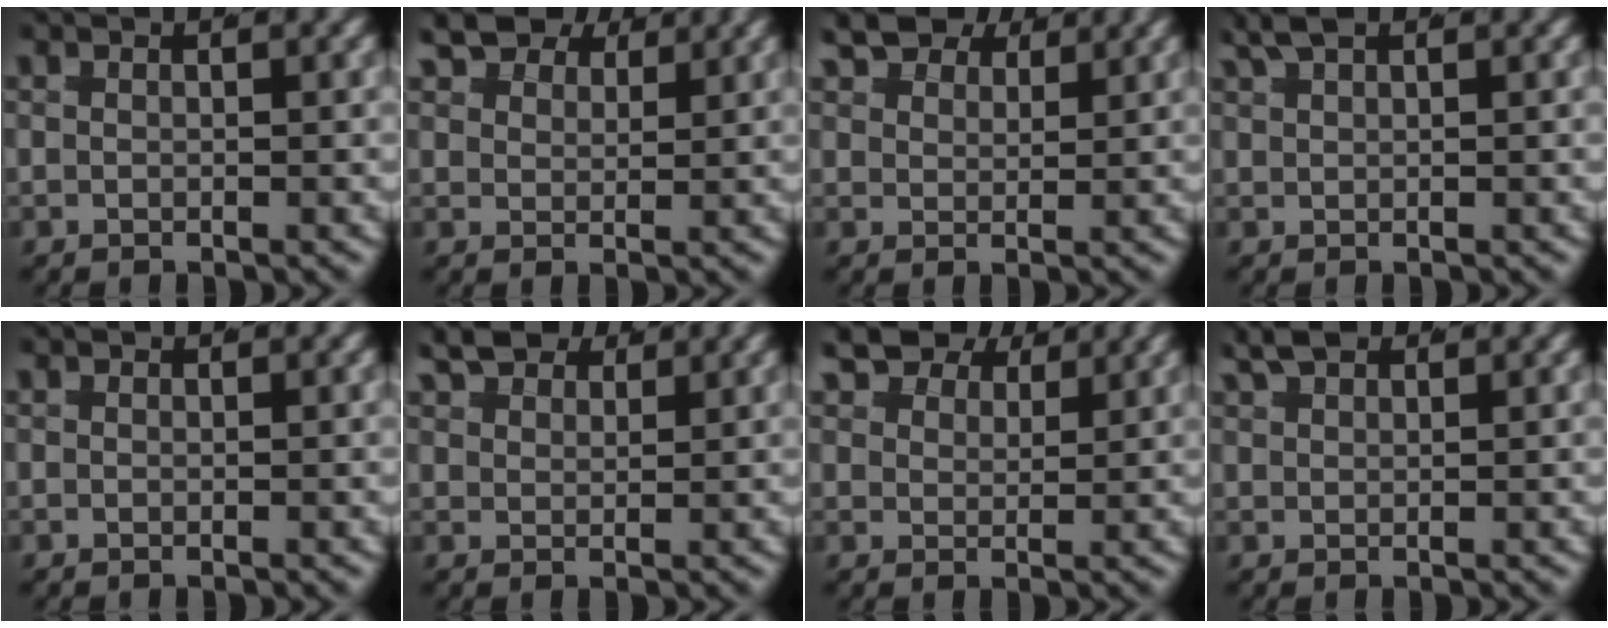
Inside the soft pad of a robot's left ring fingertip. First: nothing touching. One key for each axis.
{"total": 5.5, "fx": 4.1, "fy": 2.7, "fz": 2.4, "tx": -0.038, "ty": 0.003, "tz": 0.061}
{"total": 5.0, "fx": 3.8, "fy": 2.3, "fz": 2.2, "tx": -0.035, "ty": 0.002, "tz": 0.058}
{"total": 1.5, "fx": 1.4, "fy": 0.2, "fz": 0.6, "tx": -0.019, "ty": 0.002, "tz": 0.027}
{"total": 0.0}
{"total": 2.9, "fx": 2.4, "fy": 1.1, "fz": 1.1, "tx": -0.022, "ty": -0.005, "tz": 0.043}
{"total": 6.8, "fx": 4.8, "fy": 3.7, "fz": 3.1, "tx": -0.045, "ty": 0.008, "tz": 0.068}
{"total": 1.8, "fx": 1.7, "fy": 0.4, "fz": 0.6, "tx": -0.018, "ty": -0.001, "tz": 0.034}